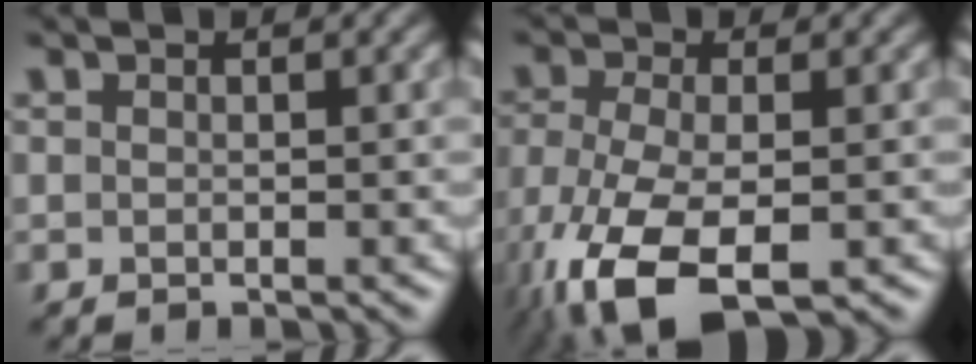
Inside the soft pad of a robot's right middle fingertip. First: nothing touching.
{"total": 10.2, "force": [-5.3, 4.4, 7.5], "torque": [-0.171, -0.031, -0.100]}